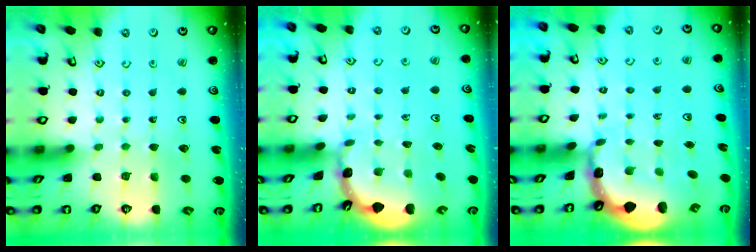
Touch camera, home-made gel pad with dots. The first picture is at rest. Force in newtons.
{"total": 1.6, "press": 1.6, "slide": 0.1}
{"total": 2.5, "press": 2.4, "slide": 0.9}